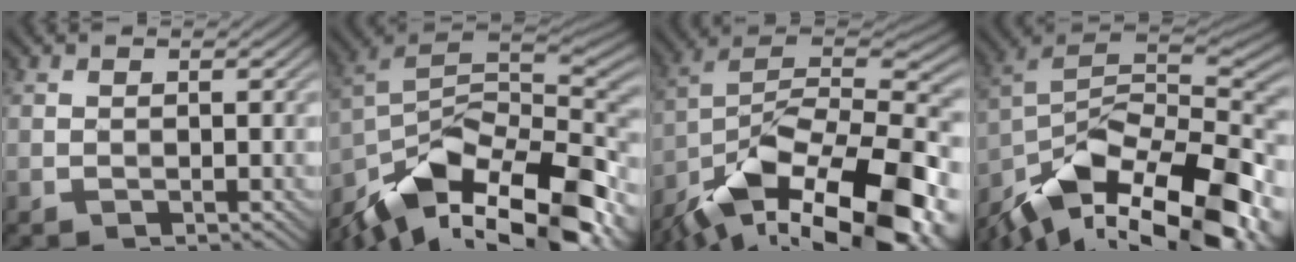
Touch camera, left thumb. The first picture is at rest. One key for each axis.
{"total": 15.7, "fx": -9.3, "fy": 7.3, "fz": 10.4, "tx": -0.224, "ty": -0.008, "tz": -0.164}
{"total": 19.2, "fx": -11.0, "fy": 8.7, "fz": 13.1, "tx": -0.247, "ty": -0.024, "tz": -0.192}
{"total": 17.5, "fx": -11.0, "fy": 8.1, "fz": 10.9, "tx": -0.227, "ty": -0.018, "tz": -0.188}